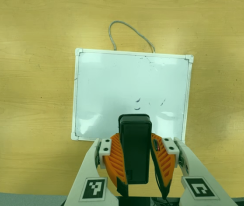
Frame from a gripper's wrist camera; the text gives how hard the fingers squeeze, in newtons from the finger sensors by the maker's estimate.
{"total": 8.4, "left": 6.5, "right": 10.2}